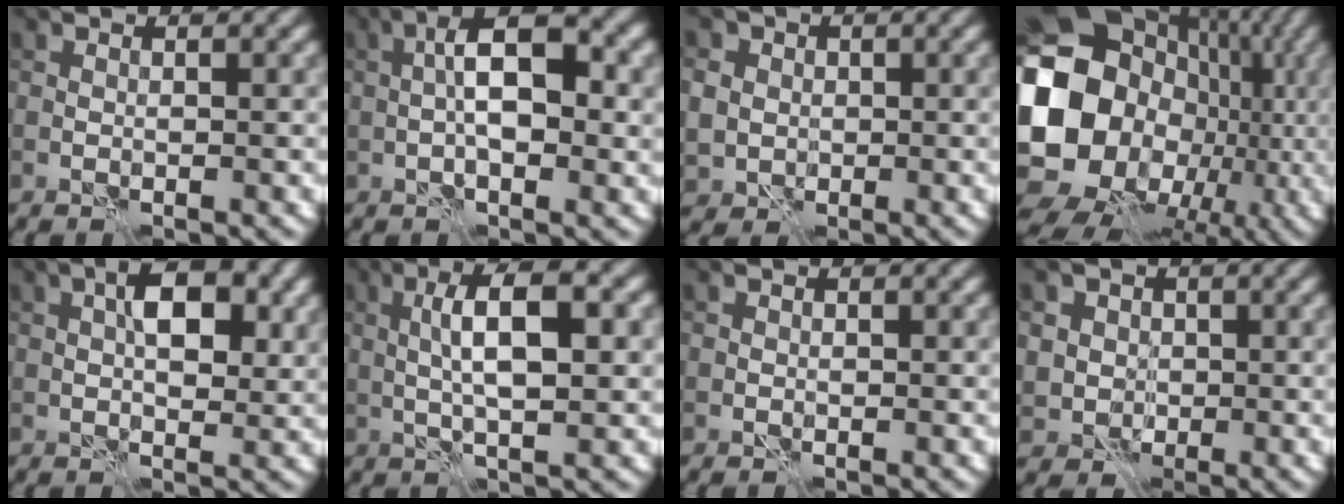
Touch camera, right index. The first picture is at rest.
{"total": 7.3, "force": [0.5, 3.1, 6.5], "torque": [-0.110, 0.011, -0.001]}
{"total": 6.3, "force": [1.5, 5.8, 2.0], "torque": [-0.051, 0.020, 0.005]}
{"total": 20.0, "force": [-1.6, 16.8, 10.7], "torque": [-0.193, -0.011, -0.026]}
{"total": 5.2, "force": [1.0, 2.7, 4.4], "torque": [-0.065, 0.003, 0.013]}
{"total": 6.5, "force": [0.9, 1.8, 6.2], "torque": [-0.111, 0.008, 0.011]}
{"total": 0.5, "force": [0.0, 0.5, 0.0], "torque": [0.004, -0.001, -0.003]}
{"total": 4.7, "force": [1.4, 4.3, 1.4], "torque": [-0.024, 0.013, 0.014]}